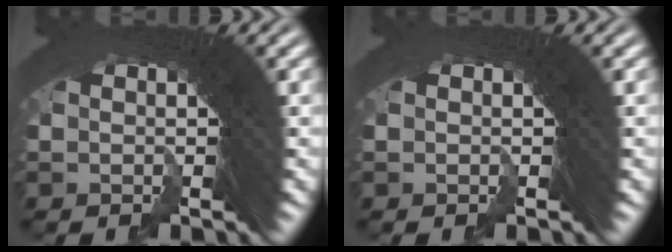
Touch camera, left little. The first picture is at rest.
{"total": 0.0}